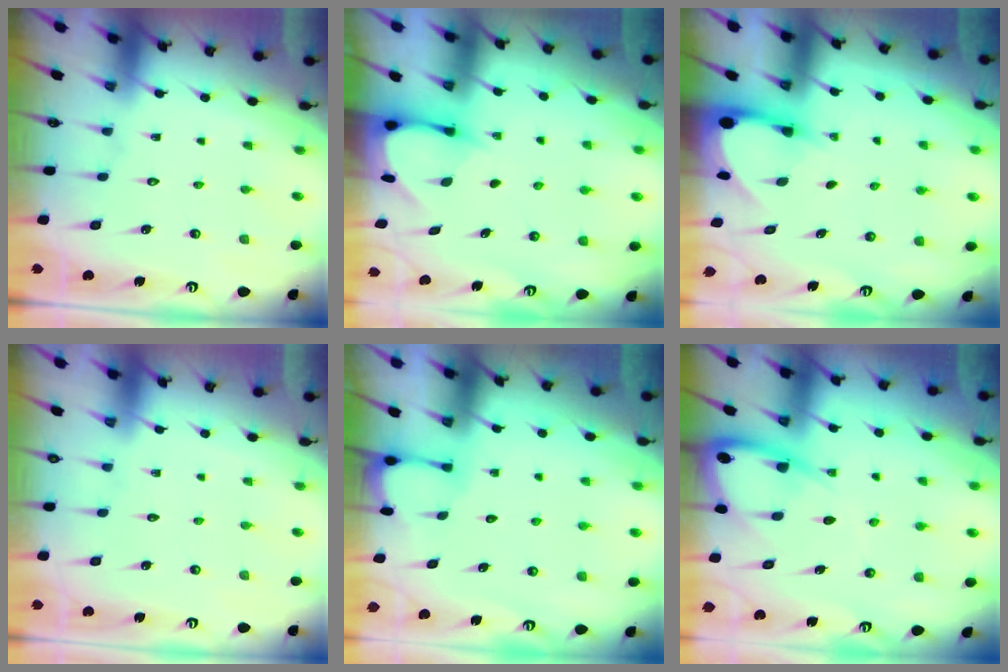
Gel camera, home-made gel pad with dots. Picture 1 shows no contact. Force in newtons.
{"total": 3.7, "press": 3.7, "slide": 0.3}
{"total": 3.6, "press": 3.6, "slide": 0.3}
{"total": 0.0}
{"total": 1.7, "press": 1.7, "slide": 0.1}
{"total": 7.7, "press": 7.7, "slide": 0.9}